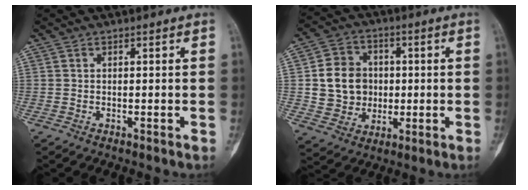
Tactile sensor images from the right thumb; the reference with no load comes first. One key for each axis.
{"total": 11.5, "fx": 0.8, "fy": 10.2, "fz": 5.2, "tx": -0.049, "ty": 0.010, "tz": 0.019}